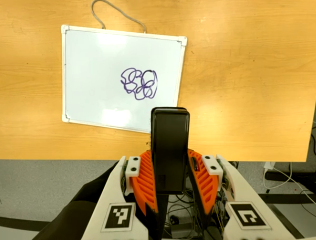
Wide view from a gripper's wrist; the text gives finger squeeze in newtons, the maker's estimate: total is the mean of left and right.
{"total": 4.7, "left": 3.0, "right": 6.3}